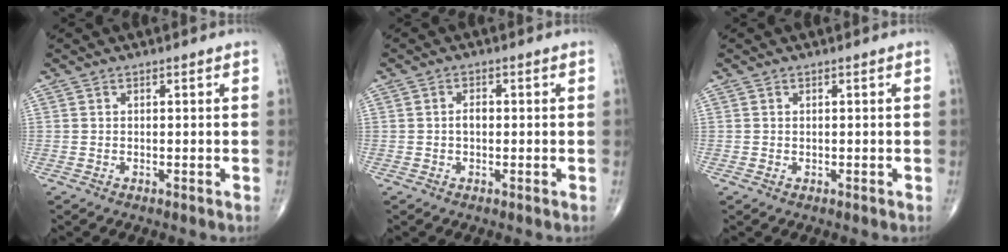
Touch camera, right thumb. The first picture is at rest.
{"total": 1.8, "force": [-0.2, 1.2, 1.4], "torque": [-0.020, 0.004, -0.006]}
{"total": 0.0}